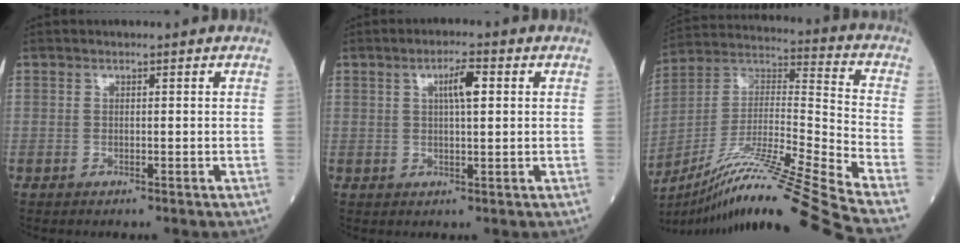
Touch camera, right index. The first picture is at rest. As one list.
[{"total": 4.1, "force": [1.3, 0.6, 3.8], "torque": [-0.067, 0.006, 0.021]}, {"total": 25.1, "force": [-19.9, -2.5, 15.0], "torque": [-0.248, -0.023, -0.352]}]